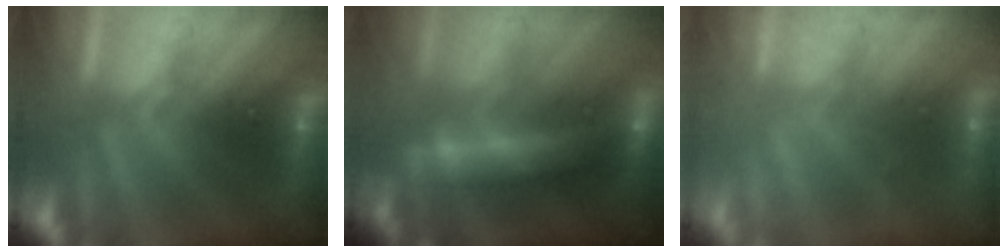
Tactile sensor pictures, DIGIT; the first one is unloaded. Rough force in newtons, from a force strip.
{"total": 5.9}
{"total": 2.3}